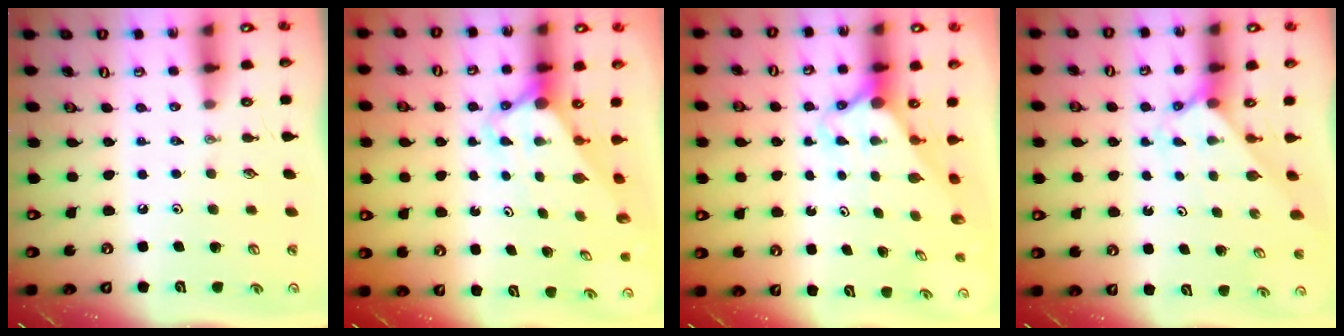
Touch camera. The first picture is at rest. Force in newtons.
{"total": 3.1, "press": 3.1, "slide": 0.2}
{"total": 2.8, "press": 2.8, "slide": 0.2}
{"total": 2.2, "press": 2.2, "slide": 0.2}